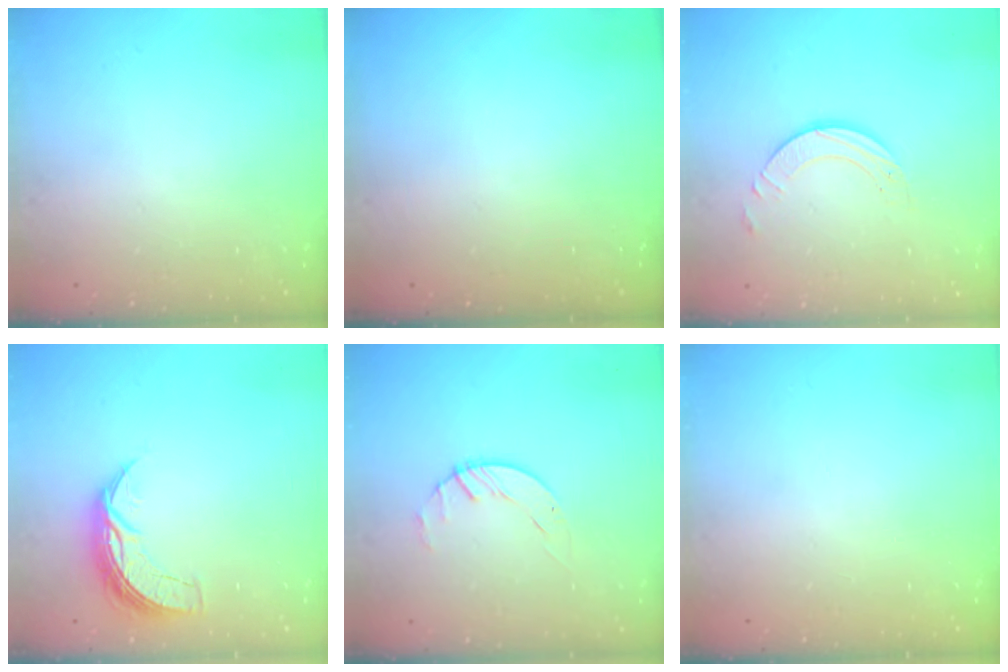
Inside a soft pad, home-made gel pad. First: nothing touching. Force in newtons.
{"total": 0.0}
{"total": 4.3, "press": 4.3, "slide": 0.1}
{"total": 7.1, "press": 7.1, "slide": 0.4}
{"total": 1.4, "press": 1.4, "slide": 0.2}
{"total": 0.0}